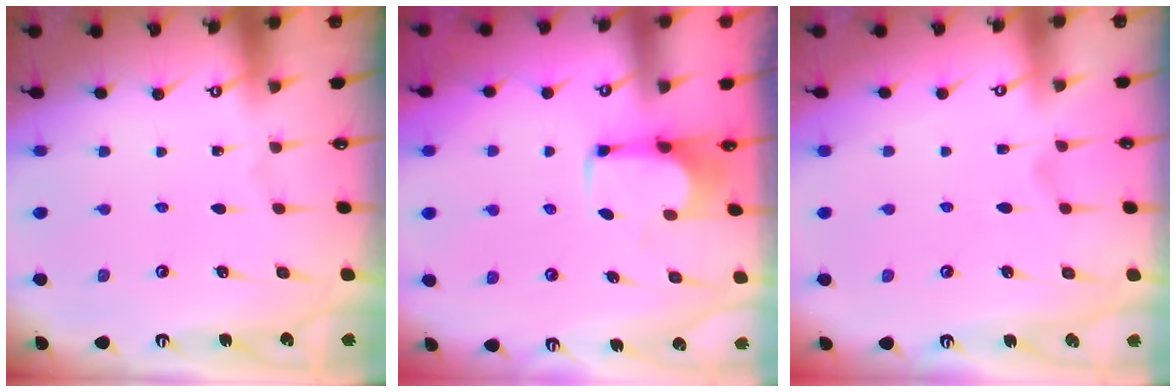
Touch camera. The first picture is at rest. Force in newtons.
{"total": 4.1, "press": 3.9, "slide": 1.3}
{"total": 1.2, "press": 0.4, "slide": 1.1}